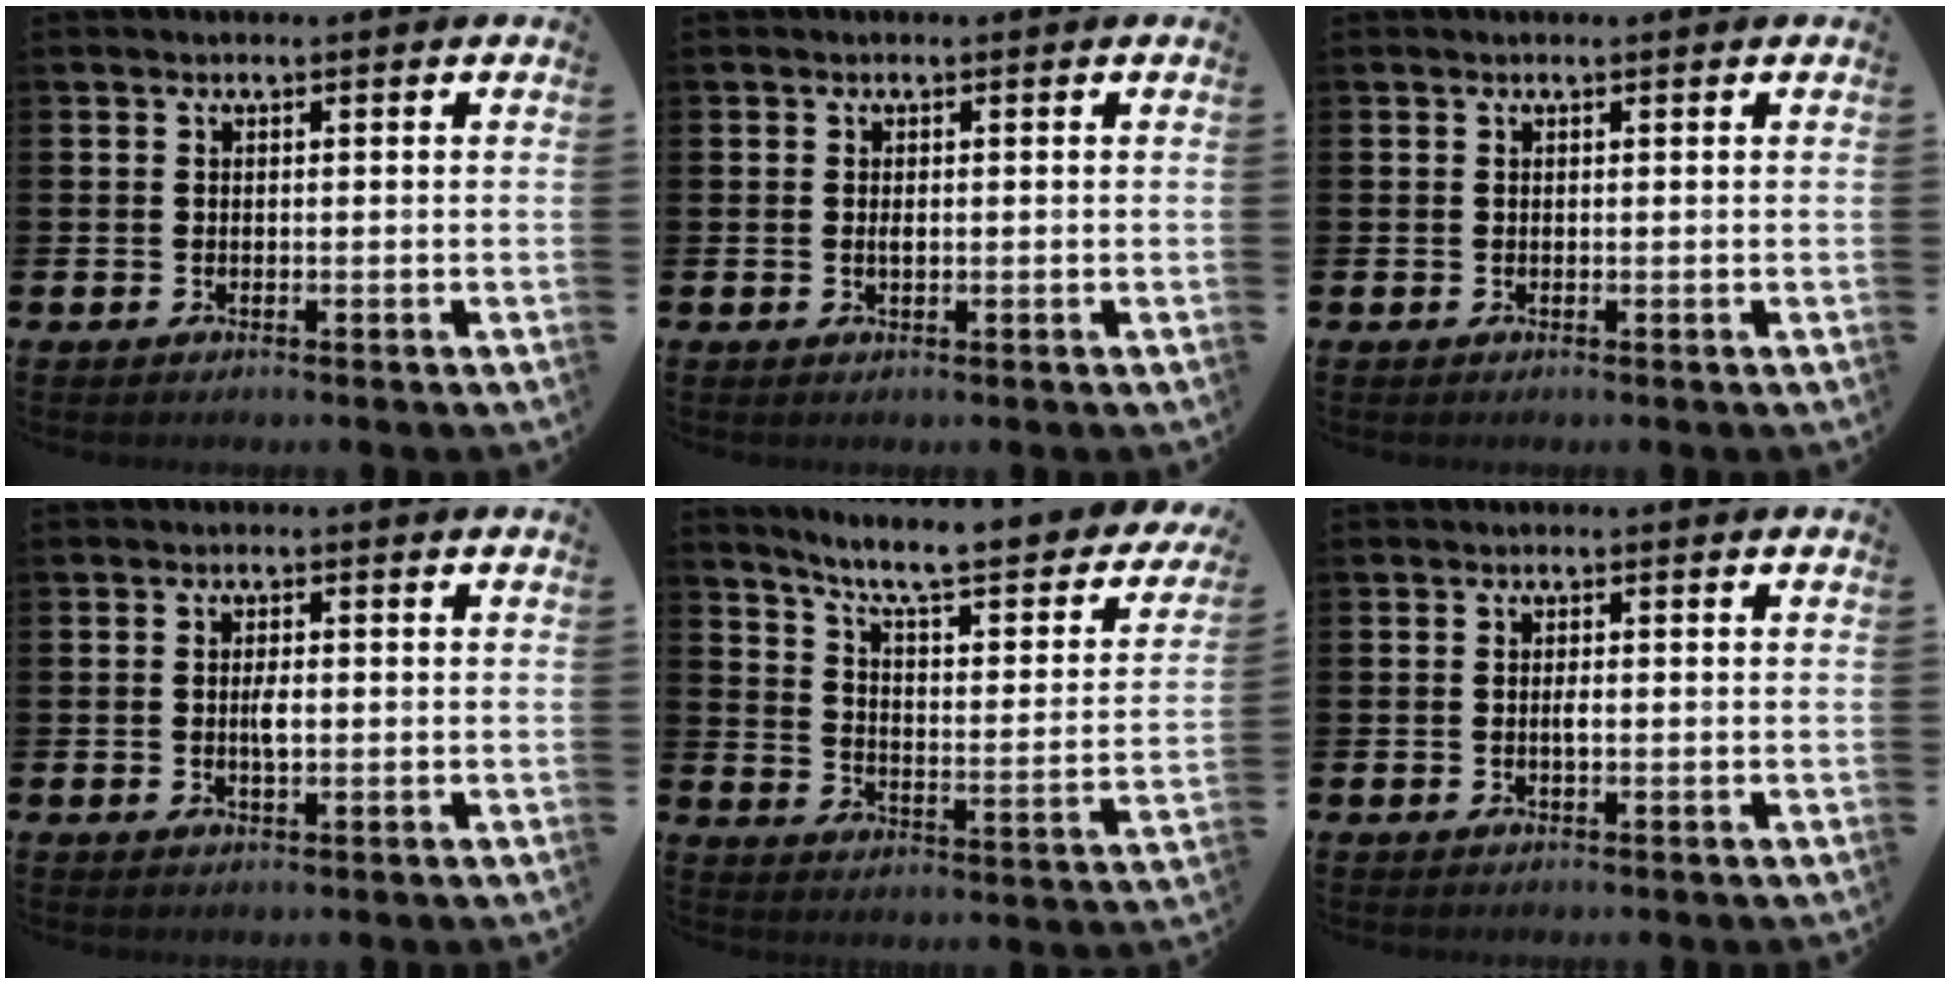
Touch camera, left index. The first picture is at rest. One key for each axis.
{"total": 0.7, "fx": 0.1, "fy": 0.3, "fz": 0.6, "tx": -0.014, "ty": 0.002, "tz": 0.001}
{"total": 0.0}
{"total": 2.0, "fx": -0.1, "fy": 0.8, "fz": 1.9, "tx": -0.029, "ty": -0.002, "tz": -0.004}
{"total": 8.2, "fx": 6.7, "fy": 1.5, "fz": 4.4, "tx": -0.105, "ty": -0.054, "tz": 0.106}
{"total": 0.9, "fx": -0.1, "fy": 0.3, "fz": 0.9, "tx": -0.011, "ty": -0.003, "tz": -0.004}